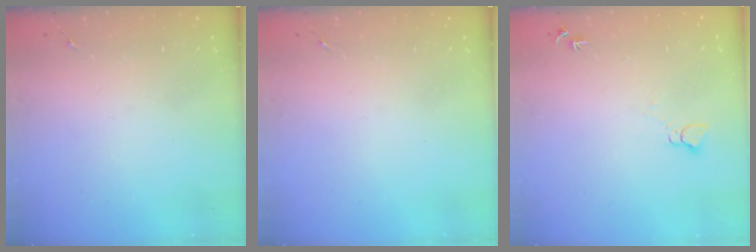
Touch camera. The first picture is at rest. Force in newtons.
{"total": 0.0}
{"total": 4.6, "press": 4.6, "slide": 0.5}